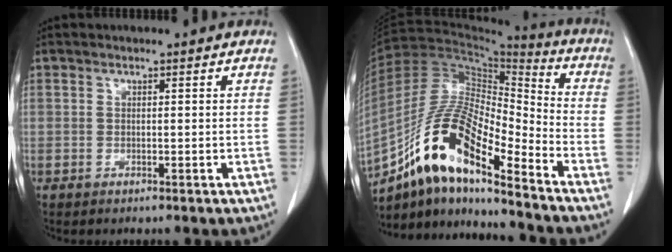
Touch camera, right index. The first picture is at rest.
{"total": 16.4, "force": [-10.9, 3.4, 11.8], "torque": [-0.229, 0.018, -0.193]}